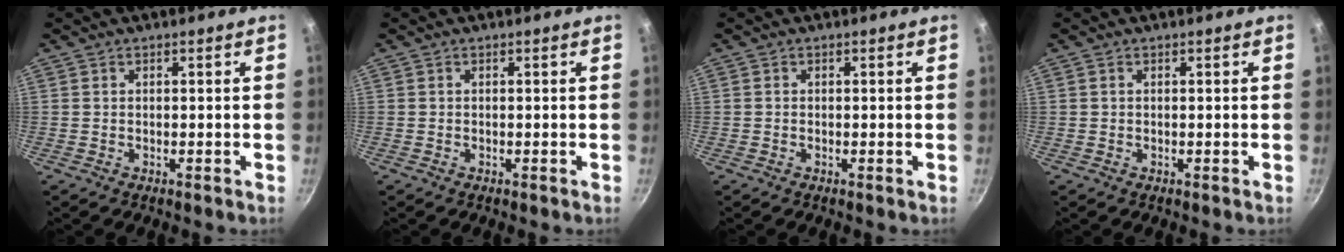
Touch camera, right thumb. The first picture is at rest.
{"total": 0.0}
{"total": 0.0}
{"total": 0.0}